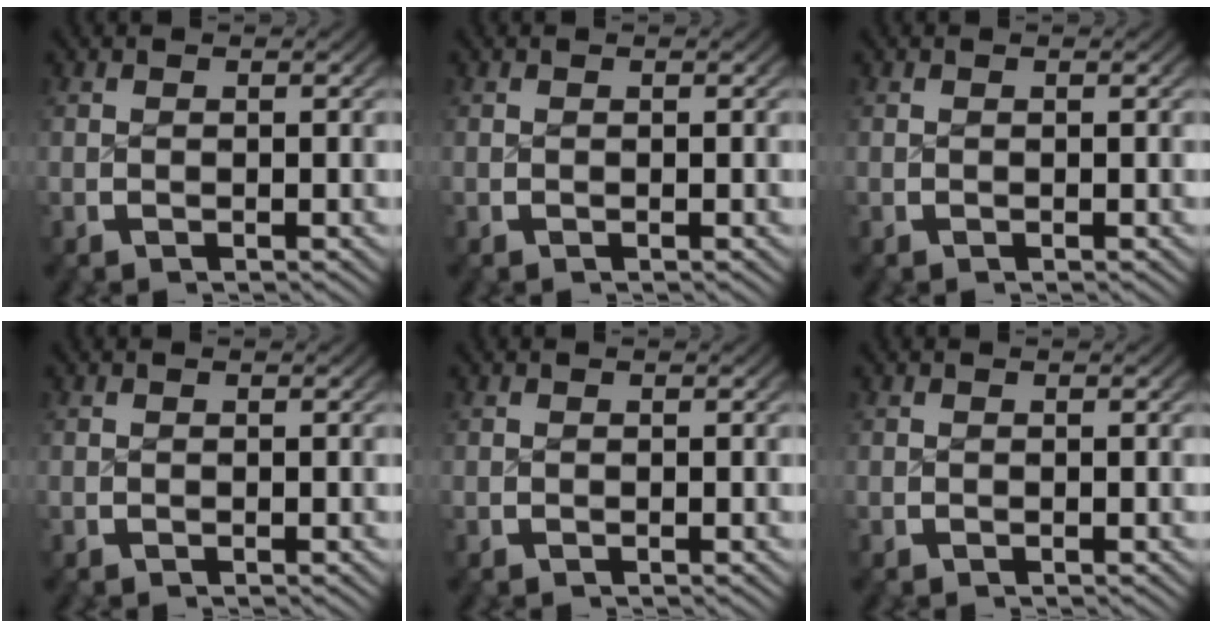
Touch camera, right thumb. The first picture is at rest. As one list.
[{"total": 0.0}, {"total": 0.0}, {"total": 0.0}, {"total": 0.0}, {"total": 0.0}]